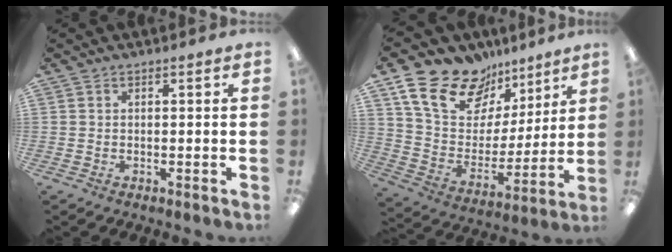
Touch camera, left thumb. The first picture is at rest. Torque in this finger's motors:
{"motor_torque": [0.88, 0.91, 1.29, -1.48, 0.21]}